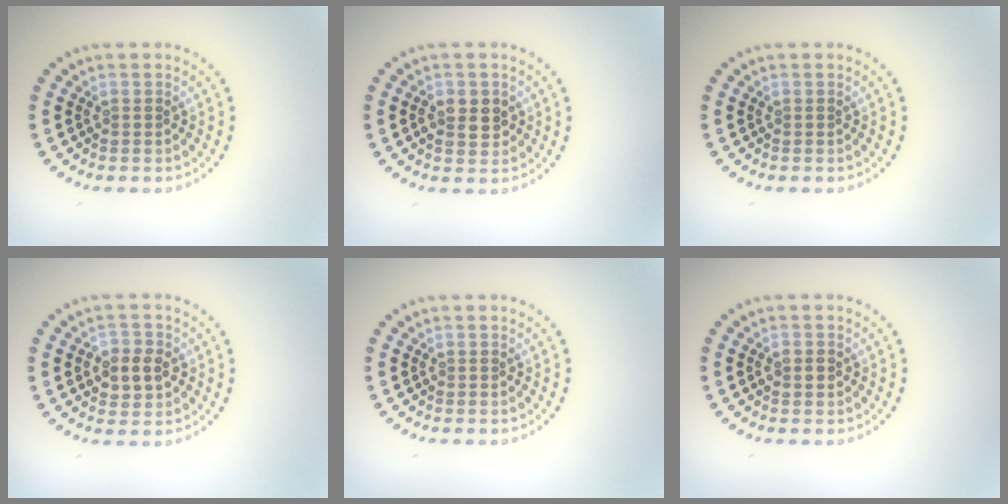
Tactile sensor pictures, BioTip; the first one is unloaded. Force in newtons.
{"total": 2.6, "press": 2.6, "slide": 0.2}
{"total": 0.0}
{"total": 2.8, "press": 2.8, "slide": 0.4}
{"total": 0.0}
{"total": 1.5, "press": 1.5, "slide": 0.2}